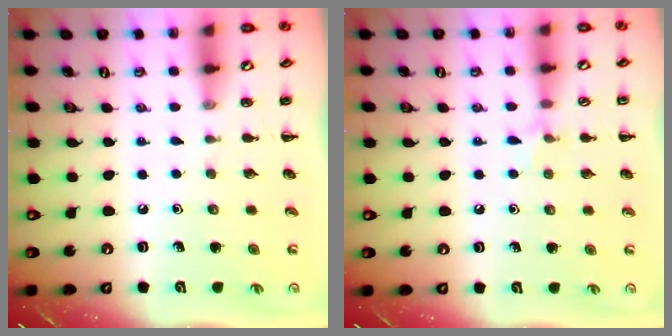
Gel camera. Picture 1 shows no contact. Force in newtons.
{"total": 5.8, "press": 5.4, "slide": 2.0}